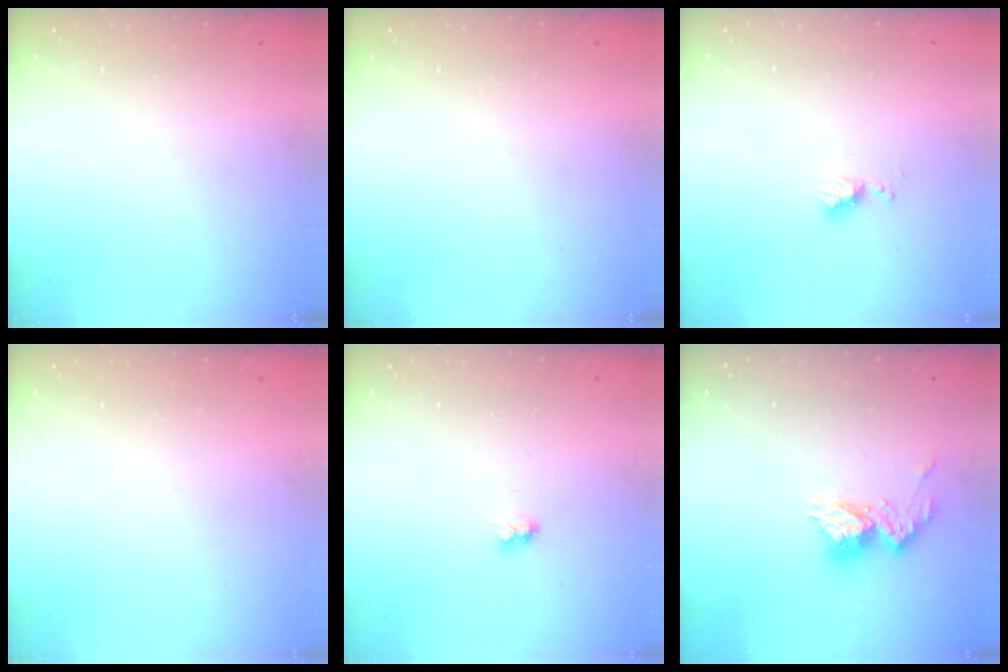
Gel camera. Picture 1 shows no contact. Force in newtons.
{"total": 0.0}
{"total": 4.9, "press": 4.8, "slide": 0.8}
{"total": 0.0}
{"total": 2.9, "press": 2.9, "slide": 0.3}
{"total": 11.5, "press": 11.4, "slide": 1.1}